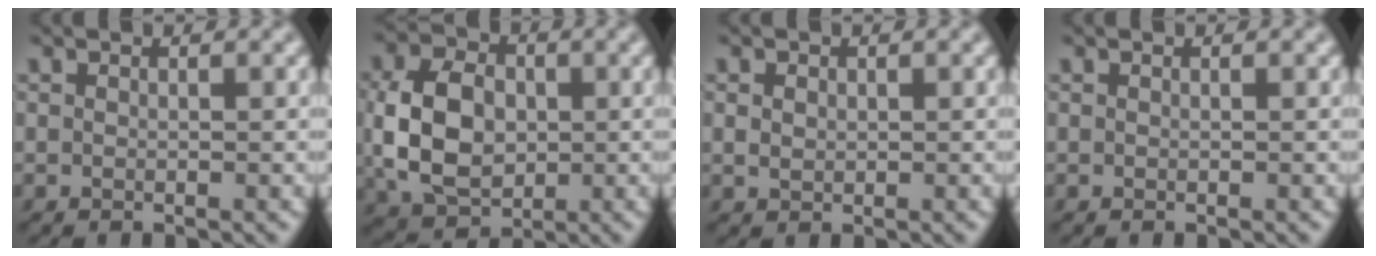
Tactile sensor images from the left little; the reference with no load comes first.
{"total": 7.9, "force": [-0.3, 5.7, 5.4], "torque": [-0.122, 0.001, -0.014]}
{"total": 1.0, "force": [0.1, 0.8, 0.5], "torque": [-0.012, 0.000, 0.002]}
{"total": 0.0}